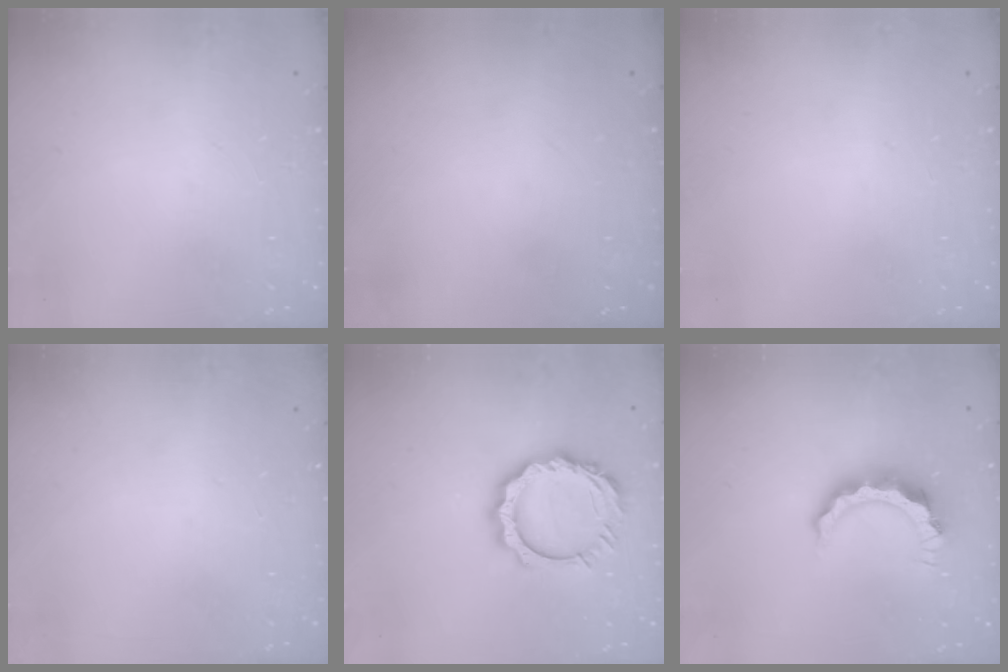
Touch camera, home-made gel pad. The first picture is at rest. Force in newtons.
{"total": 0.0}
{"total": 0.0}
{"total": 0.0}
{"total": 13.9, "press": 13.9, "slide": 1.1}
{"total": 9.0, "press": 8.9, "slide": 0.8}